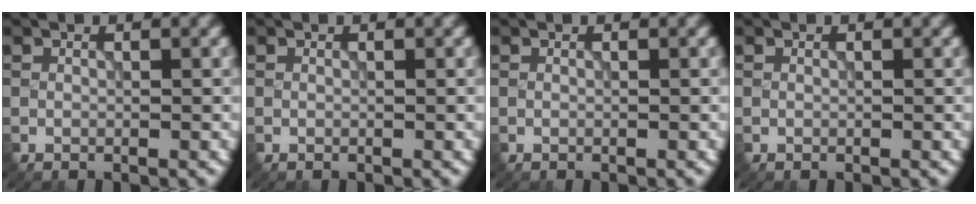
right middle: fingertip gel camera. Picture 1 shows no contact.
{"total": 0.0}
{"total": 0.0}
{"total": 0.0}